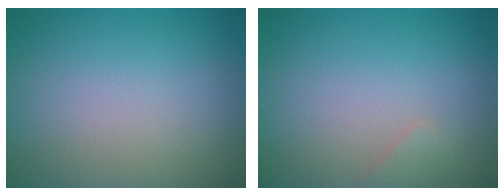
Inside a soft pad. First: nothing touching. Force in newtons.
{"total": 0.9, "press": 0.9, "slide": 0.1}